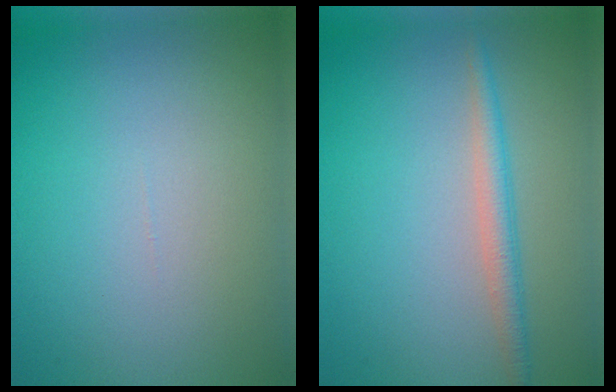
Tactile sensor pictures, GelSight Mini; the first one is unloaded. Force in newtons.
{"total": 2.4, "press": 2.4, "slide": 0.0}